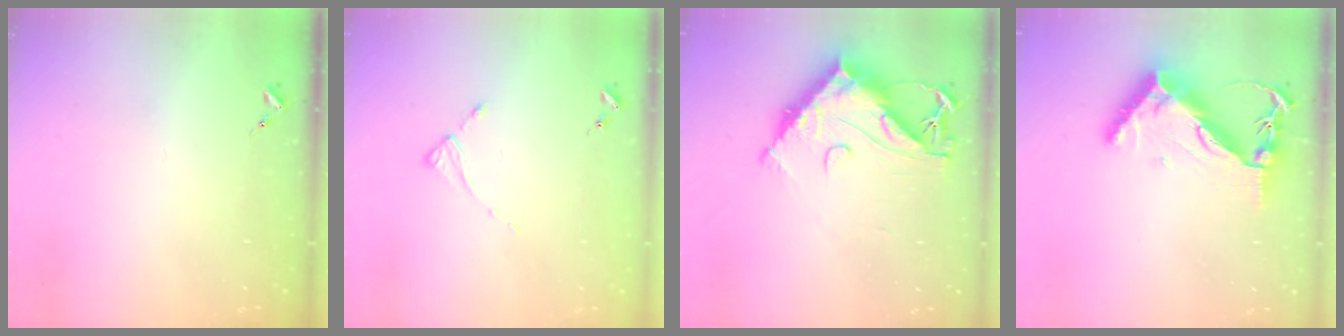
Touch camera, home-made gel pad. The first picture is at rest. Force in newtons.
{"total": 1.9, "press": 1.8, "slide": 0.3}
{"total": 15.1, "press": 15.1, "slide": 1.2}
{"total": 12.4, "press": 12.3, "slide": 1.4}